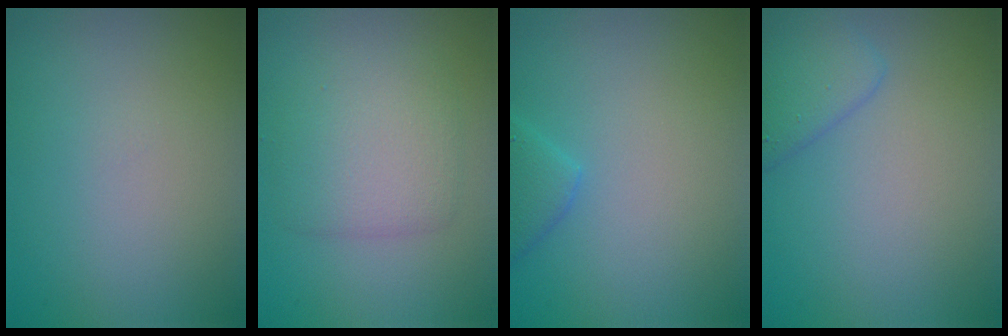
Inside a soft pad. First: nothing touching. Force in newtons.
{"total": 3.9, "press": 3.9, "slide": 0.1}
{"total": 1.9, "press": 1.9, "slide": 0.1}
{"total": 1.8, "press": 1.8, "slide": 0.1}